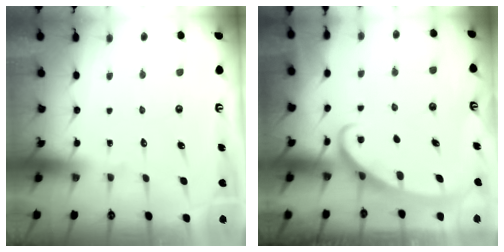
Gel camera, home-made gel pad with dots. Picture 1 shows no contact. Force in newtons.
{"total": 2.5, "press": 2.5, "slide": 0.5}